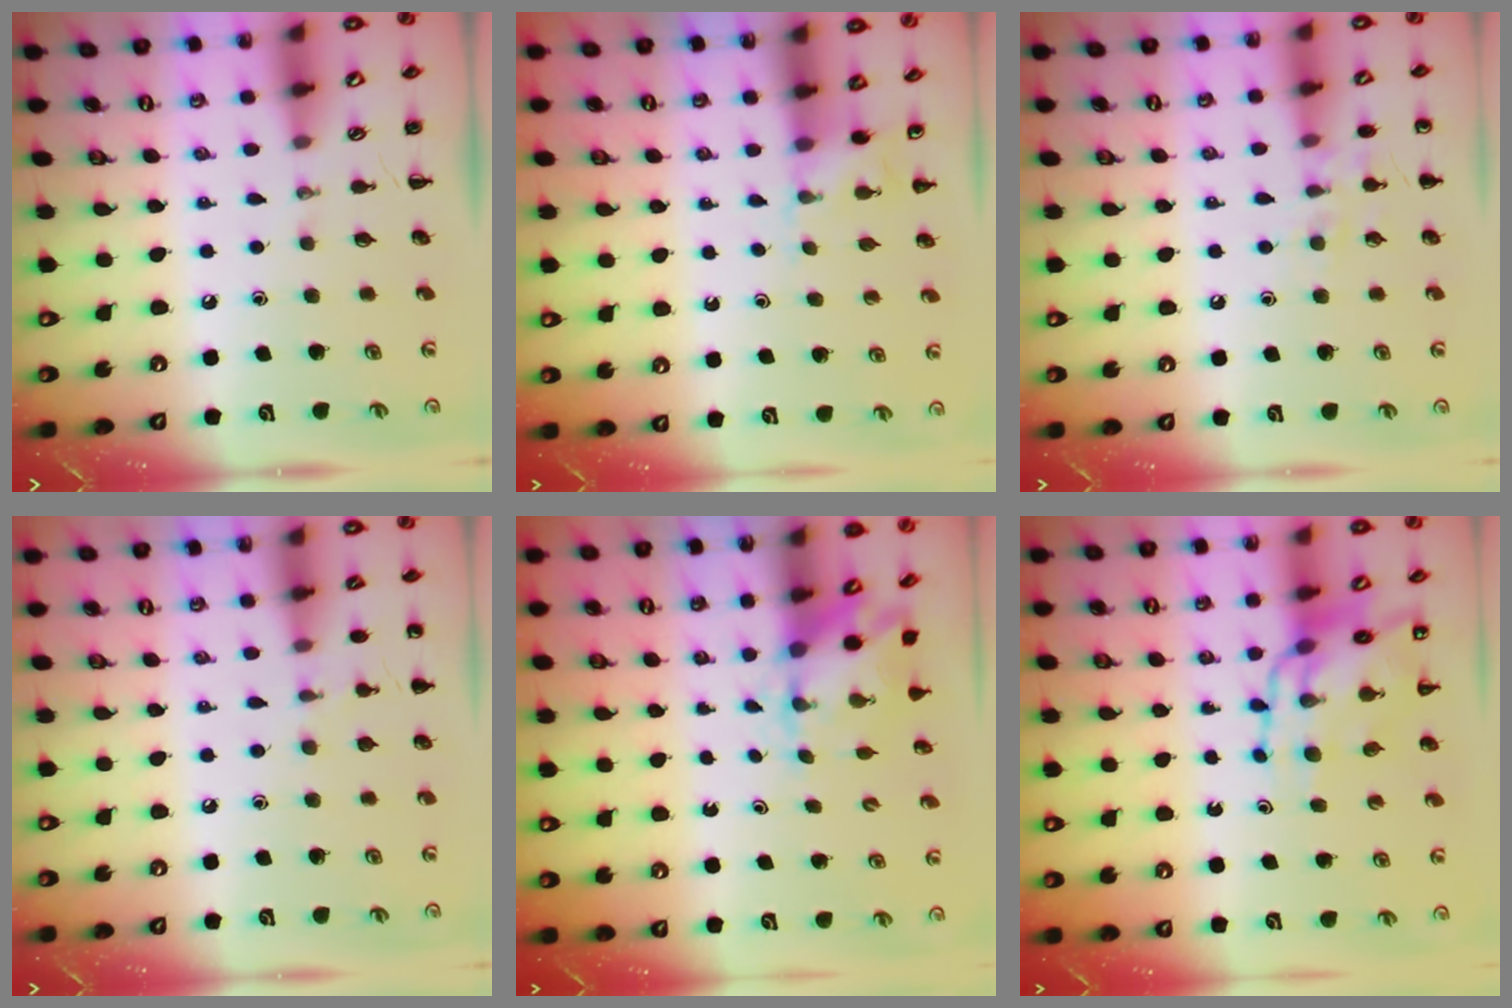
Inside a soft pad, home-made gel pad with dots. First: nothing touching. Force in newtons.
{"total": 4.7, "press": 4.5, "slide": 1.4}
{"total": 7.3, "press": 7.1, "slide": 1.5}
{"total": 6.1, "press": 5.9, "slide": 1.5}
{"total": 2.5, "press": 2.3, "slide": 1.0}
{"total": 12.1, "press": 11.5, "slide": 3.7}